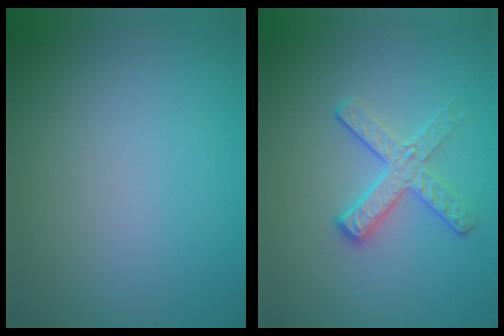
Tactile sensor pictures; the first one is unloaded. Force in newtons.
{"total": 2.9, "press": 2.6, "slide": 1.4}